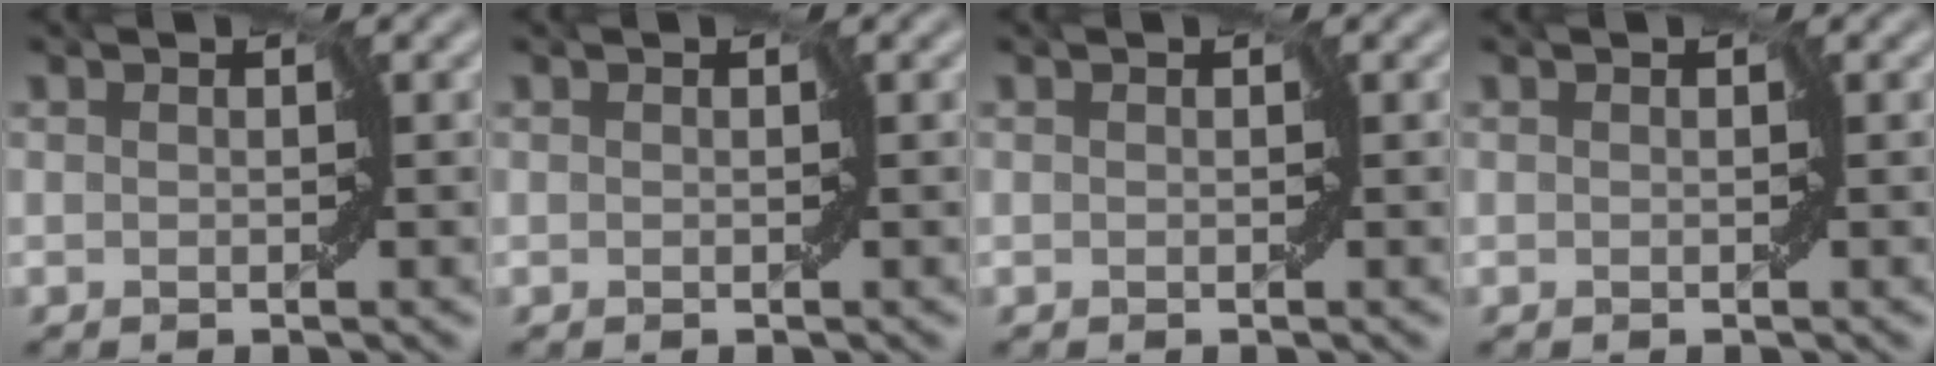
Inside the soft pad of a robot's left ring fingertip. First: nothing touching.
{"total": 0.0}
{"total": 0.0}
{"total": 0.0}